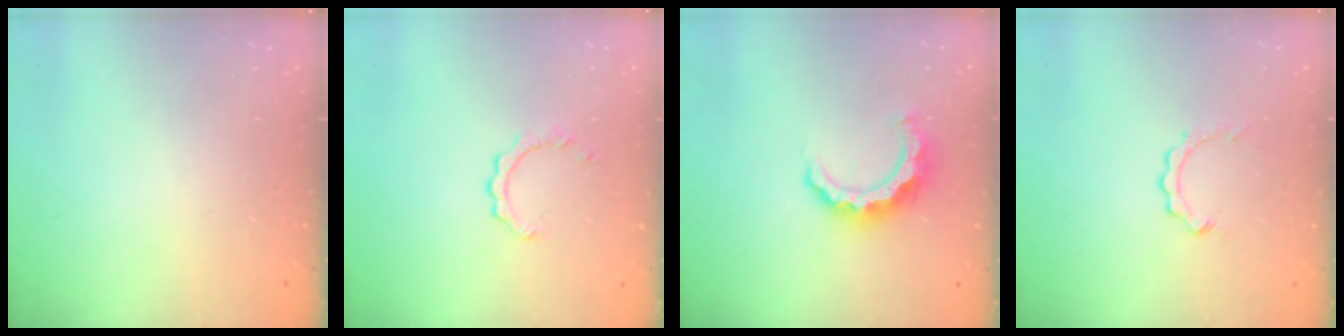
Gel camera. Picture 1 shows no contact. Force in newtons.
{"total": 2.6, "press": 2.6, "slide": 0.2}
{"total": 8.1, "press": 8.0, "slide": 0.3}
{"total": 2.9, "press": 2.9, "slide": 0.4}